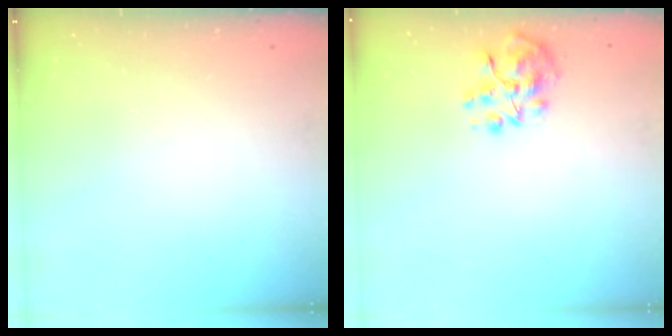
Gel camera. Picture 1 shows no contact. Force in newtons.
{"total": 8.2, "press": 8.1, "slide": 1.2}